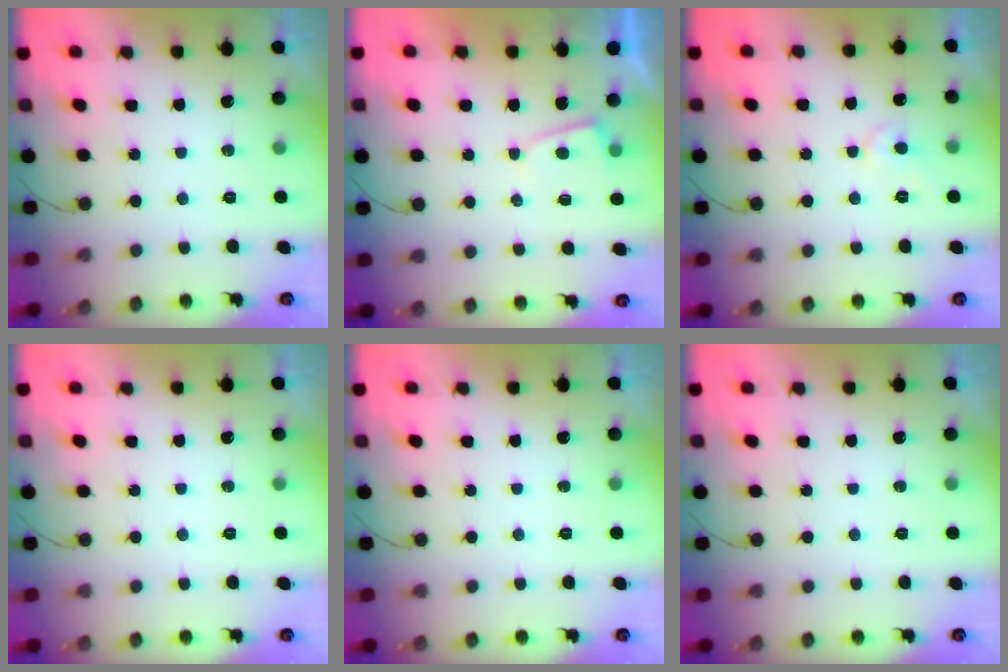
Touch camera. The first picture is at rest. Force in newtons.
{"total": 2.3, "press": 2.3, "slide": 0.3}
{"total": 5.9, "press": 5.9, "slide": 0.4}
{"total": 0.0}
{"total": 0.0}
{"total": 0.0}